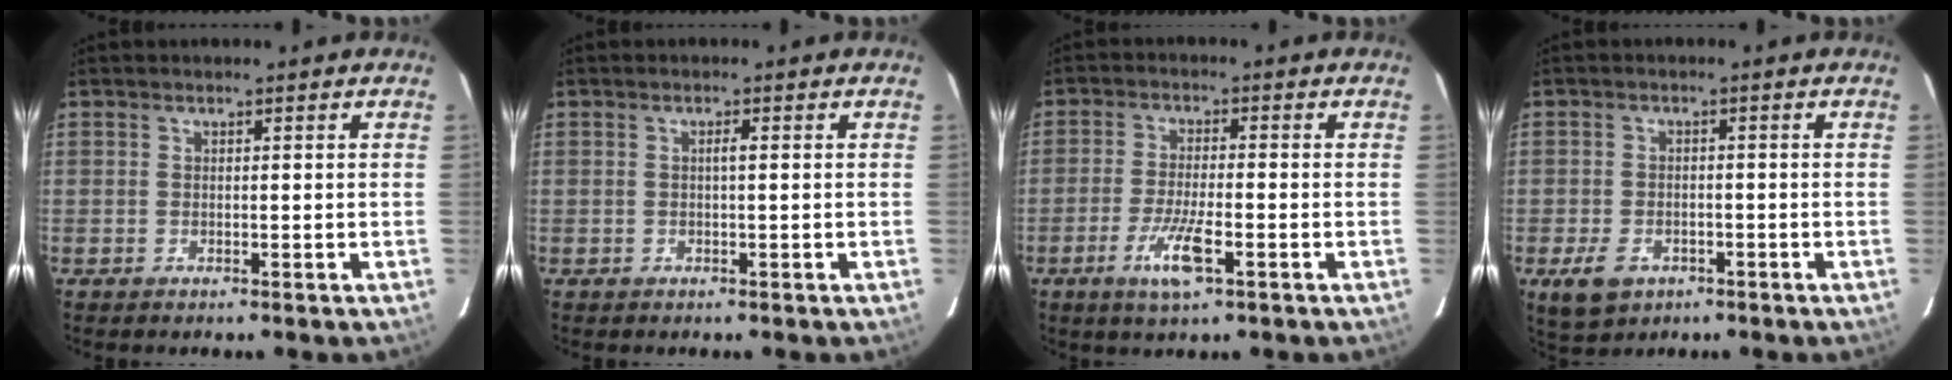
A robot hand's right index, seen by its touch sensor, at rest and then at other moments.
{"total": 0.9, "force": [0.1, 0.0, 0.9], "torque": [-0.017, 0.002, 0.000]}
{"total": 6.3, "force": [-2.9, 0.8, 5.5], "torque": [-0.109, -0.010, -0.052]}
{"total": 4.9, "force": [-2.5, 3.5, 2.3], "torque": [-0.050, -0.001, -0.029]}